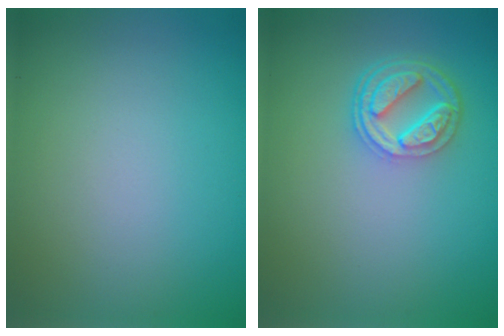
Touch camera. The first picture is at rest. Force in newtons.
{"total": 4.2, "press": 3.2, "slide": 2.7}